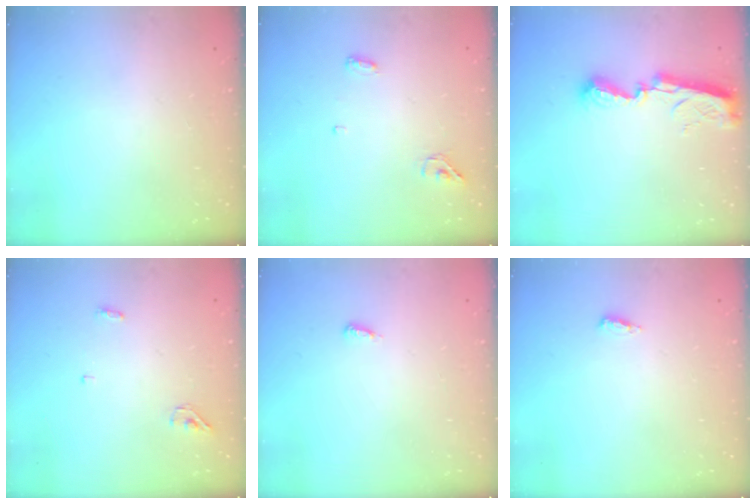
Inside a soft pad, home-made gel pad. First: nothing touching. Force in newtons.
{"total": 4.4, "press": 4.3, "slide": 0.9}
{"total": 9.1, "press": 9.1, "slide": 0.6}
{"total": 3.4, "press": 3.3, "slide": 1.0}
{"total": 3.7, "press": 3.7, "slide": 0.2}
{"total": 2.7, "press": 2.5, "slide": 1.0}